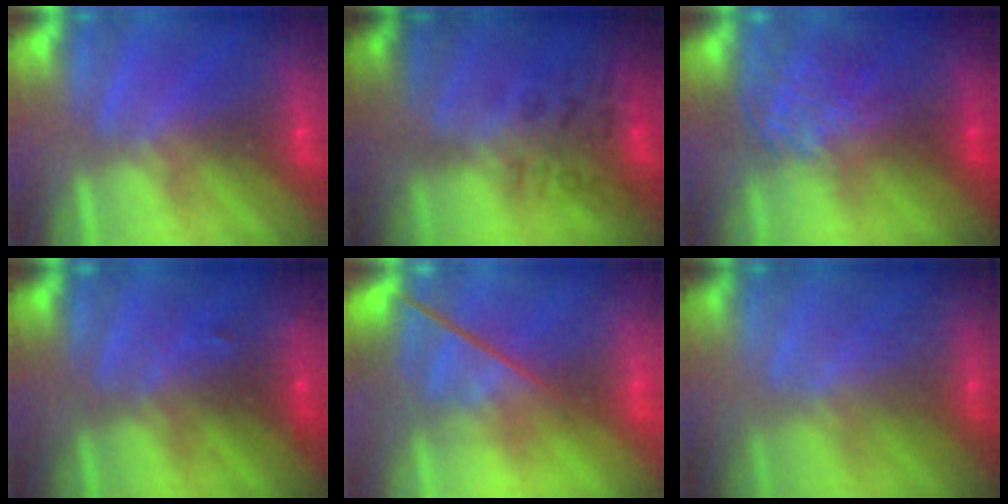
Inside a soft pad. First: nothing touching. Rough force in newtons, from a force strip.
{"total": 2.8}
{"total": 7.3}
{"total": 2.9}
{"total": 4.4}
{"total": 2.4}